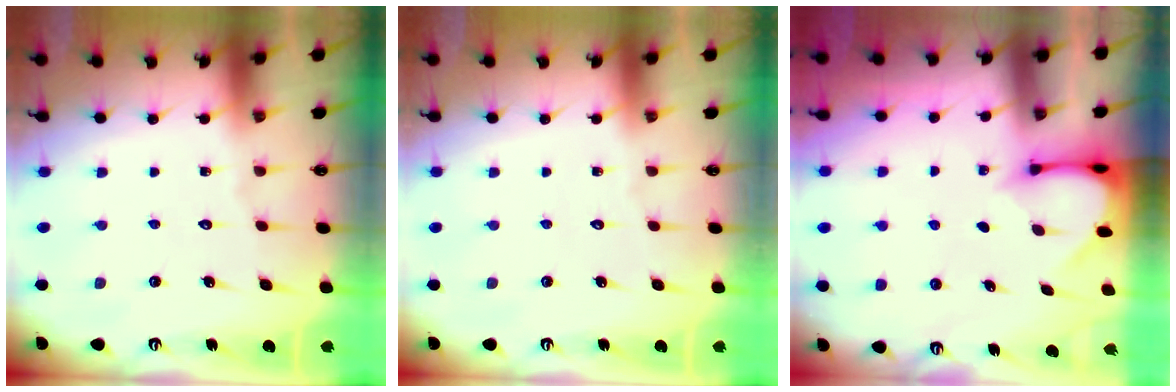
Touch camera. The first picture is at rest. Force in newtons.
{"total": 0.0}
{"total": 3.3, "press": 3.3, "slide": 0.3}